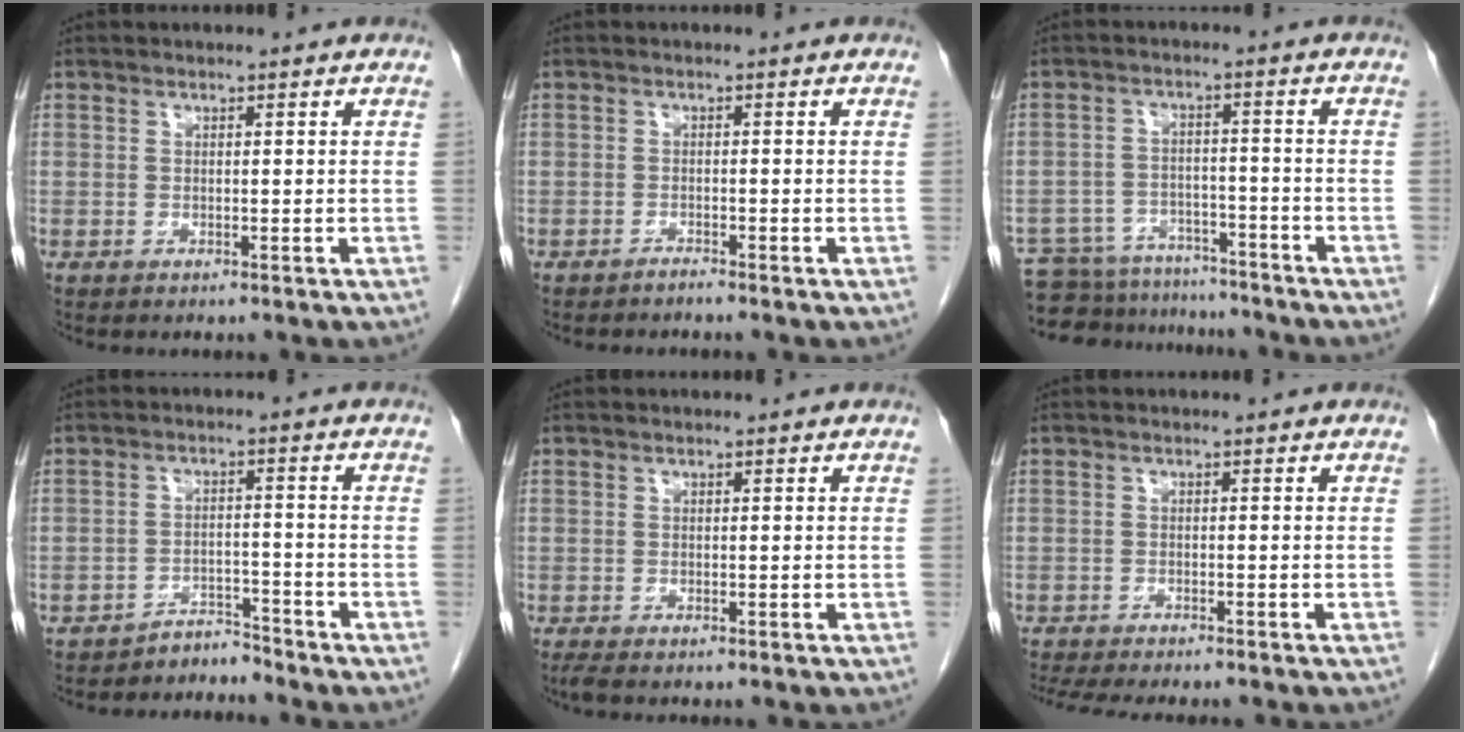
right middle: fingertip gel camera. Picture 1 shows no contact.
{"total": 0.8, "force": [-0.8, -0.1, 0.1], "torque": [-0.002, 0.000, -0.014]}
{"total": 13.4, "force": [-12.6, 4.2, 2.2], "torque": [-0.046, 0.016, -0.178]}
{"total": 3.5, "force": [-3.4, 0.3, -0.7], "torque": [0.018, -0.001, -0.055]}
{"total": 0.9, "force": [-0.8, 0.0, 0.5], "torque": [-0.015, -0.005, -0.016]}
{"total": 10.5, "force": [-9.2, 1.4, 4.9], "torque": [-0.066, -0.013, -0.128]}